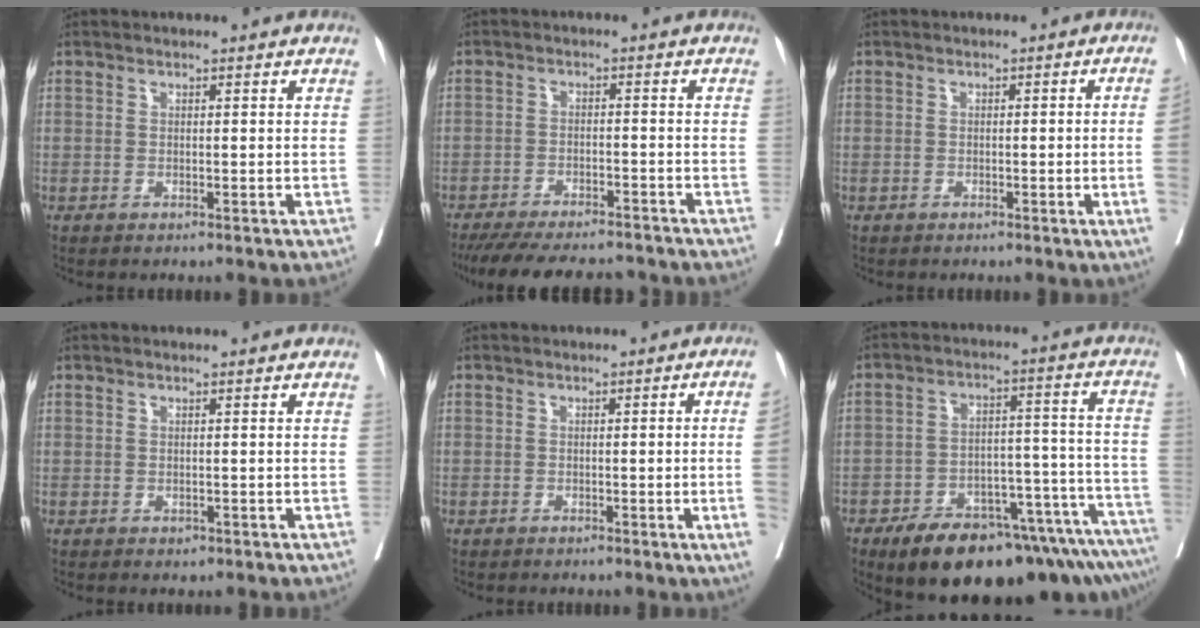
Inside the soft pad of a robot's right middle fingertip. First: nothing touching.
{"total": 15.6, "force": [-13.9, 3.3, 6.1], "torque": [-0.131, -0.018, -0.192]}
{"total": 3.9, "force": [-0.8, -0.8, 3.7], "torque": [-0.046, 0.000, -0.009]}
{"total": 0.5, "force": [-0.3, 0.4, 0.2], "torque": [-0.004, 0.001, -0.002]}
{"total": 4.8, "force": [-1.0, -1.2, 4.5], "torque": [-0.051, -0.004, -0.014]}
{"total": 21.5, "force": [-16.8, 5.6, 12.2], "torque": [-0.113, 0.023, -0.238]}